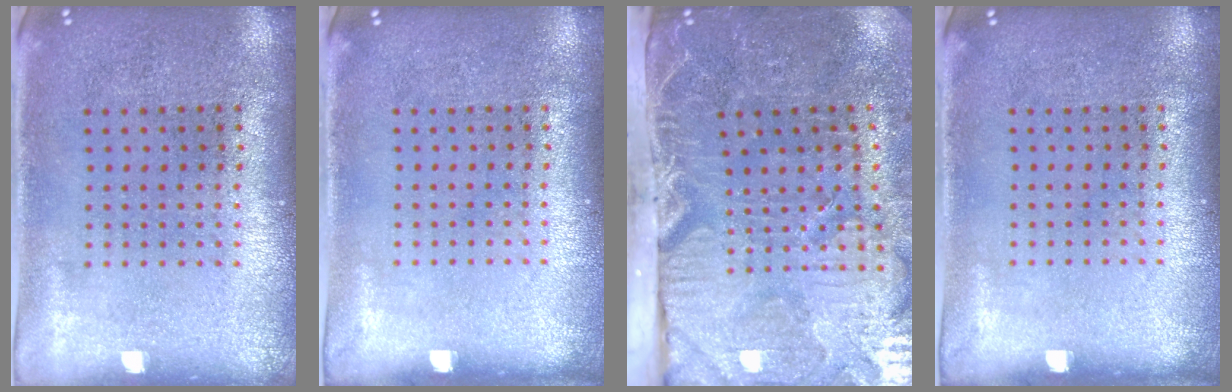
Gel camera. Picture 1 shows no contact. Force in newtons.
{"total": 0.0}
{"total": 4.8, "press": 4.2, "slide": 2.3}
{"total": 0.0}